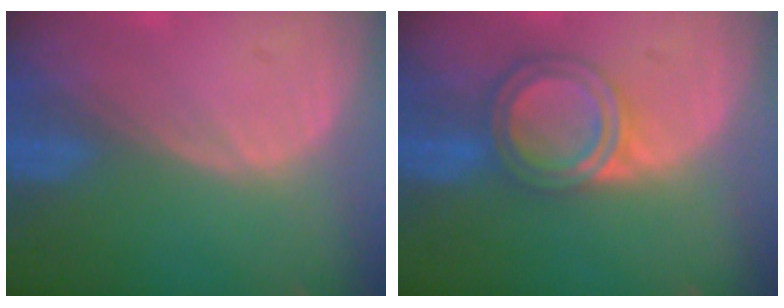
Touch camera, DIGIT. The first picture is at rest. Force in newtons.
{"total": 6.1, "press": 5.5, "slide": 2.6}